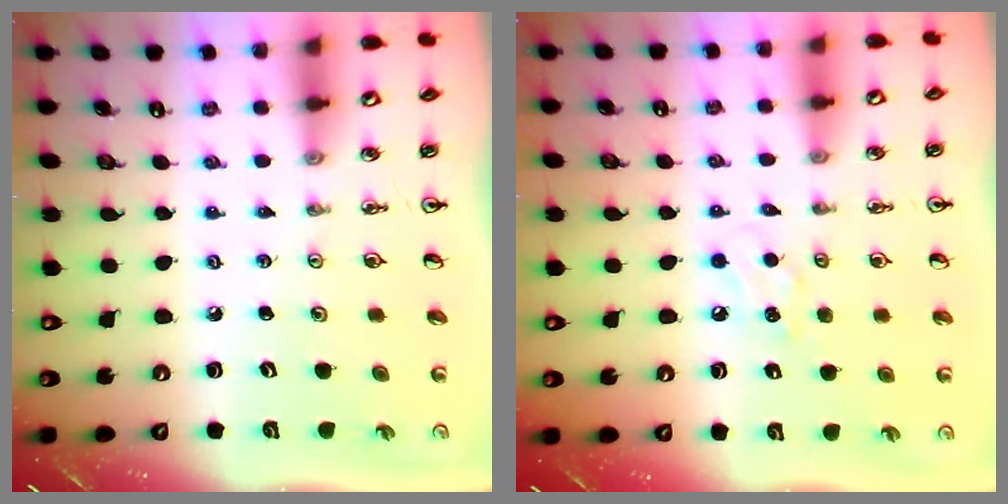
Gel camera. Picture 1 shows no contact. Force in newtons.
{"total": 6.4, "press": 6.3, "slide": 0.8}